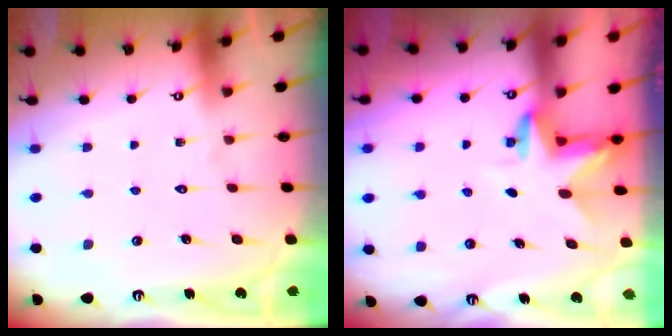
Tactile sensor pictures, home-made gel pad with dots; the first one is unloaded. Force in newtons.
{"total": 3.2, "press": 3.2, "slide": 0.1}